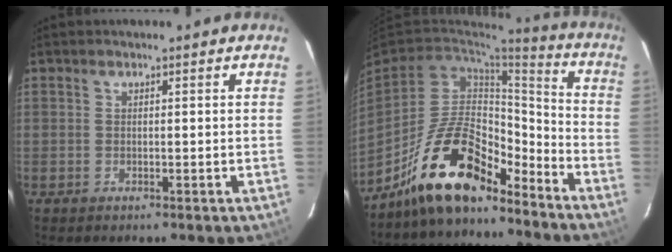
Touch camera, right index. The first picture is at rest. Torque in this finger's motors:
{"motor_torque": [1.13, -1.01, 1.06, 0.21]}